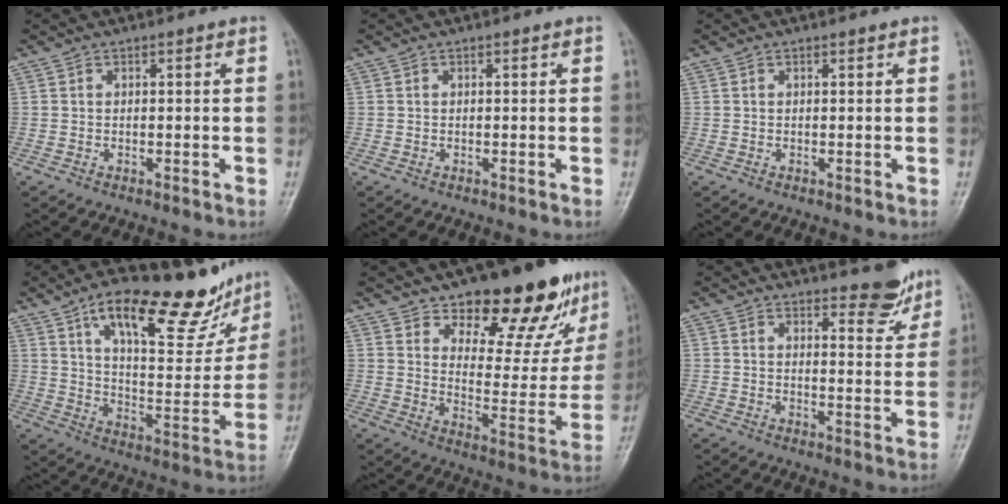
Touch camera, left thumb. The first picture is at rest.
{"total": 0.0}
{"total": 0.0}
{"total": 22.8, "force": [15.2, 8.1, 14.9], "torque": [-0.168, -0.052, 0.239]}
{"total": 20.9, "force": [14.7, 8.8, 12.0], "torque": [-0.109, -0.096, 0.206]}
{"total": 6.3, "force": [5.1, 2.1, 2.9], "torque": [-0.016, -0.042, 0.068]}